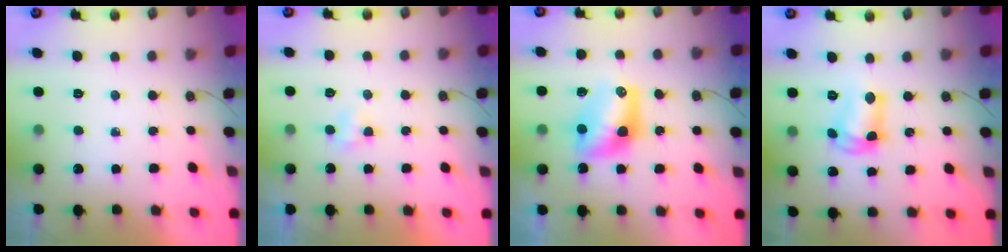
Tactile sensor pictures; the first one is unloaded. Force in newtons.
{"total": 2.2, "press": 2.2, "slide": 0.3}
{"total": 10.9, "press": 10.0, "slide": 4.3}
{"total": 9.5, "press": 9.5, "slide": 0.4}